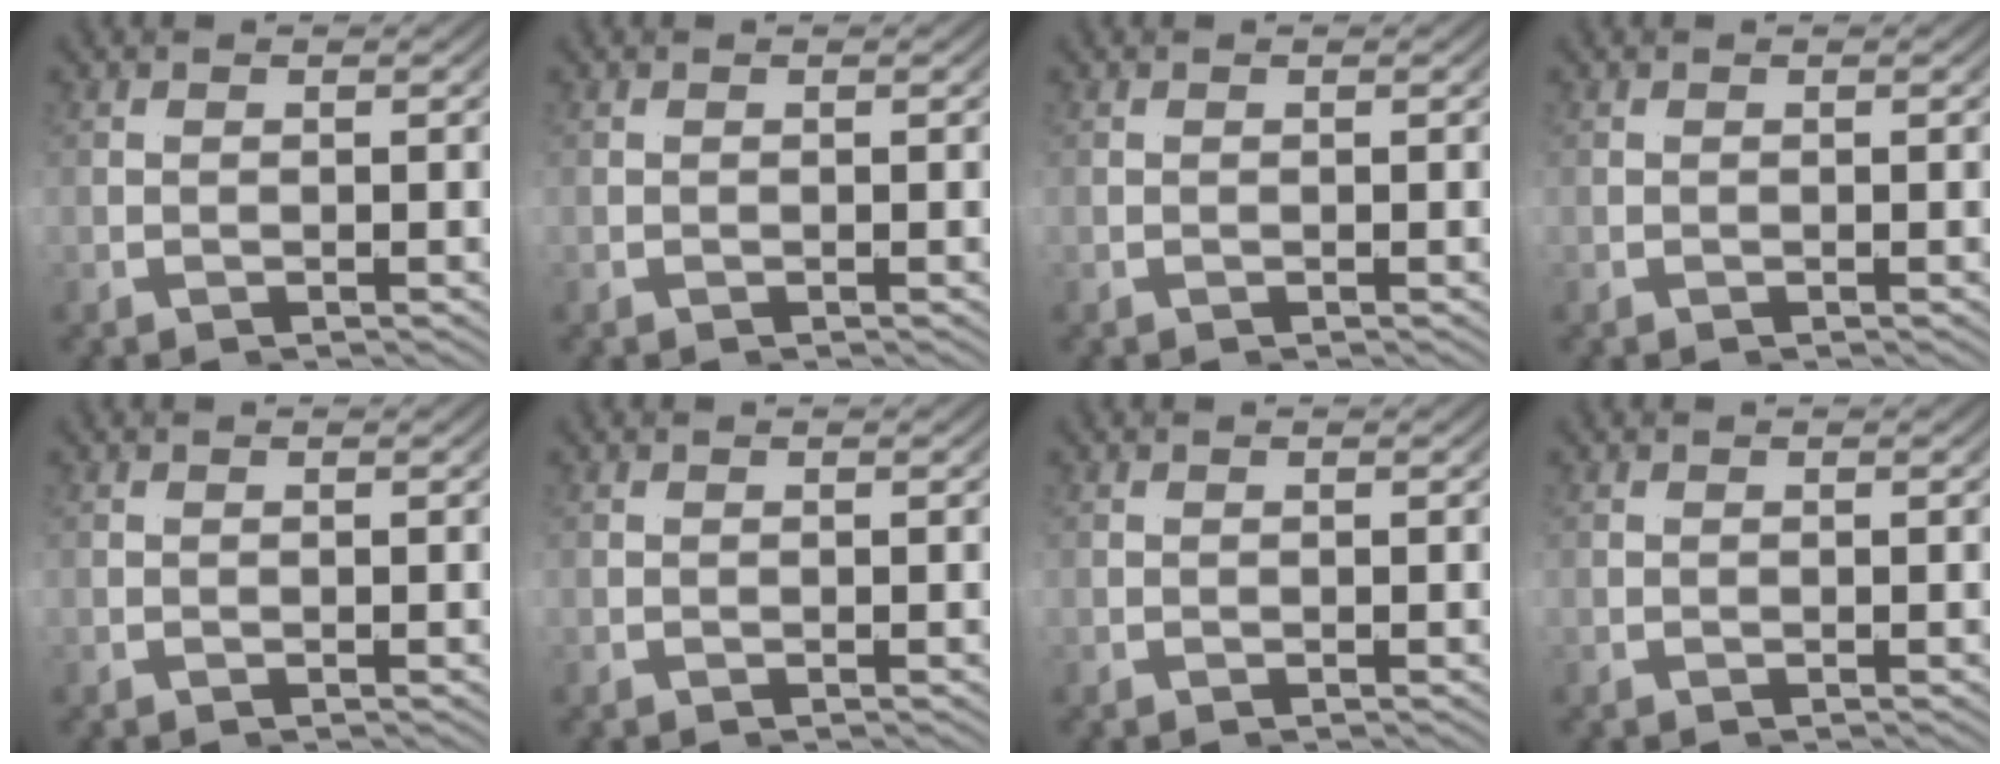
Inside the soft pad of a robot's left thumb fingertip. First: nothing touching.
{"total": 0.0}
{"total": 0.0}
{"total": 0.0}
{"total": 0.0}
{"total": 0.0}
{"total": 0.0}
{"total": 0.0}